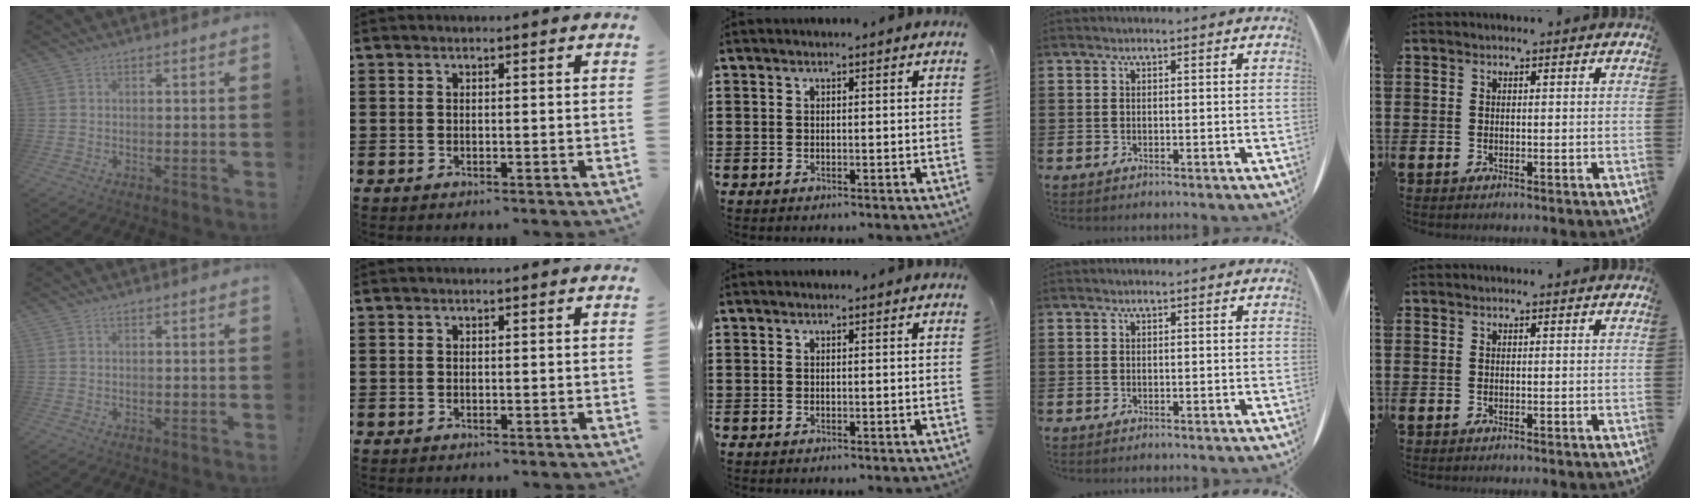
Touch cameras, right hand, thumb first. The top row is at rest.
{}